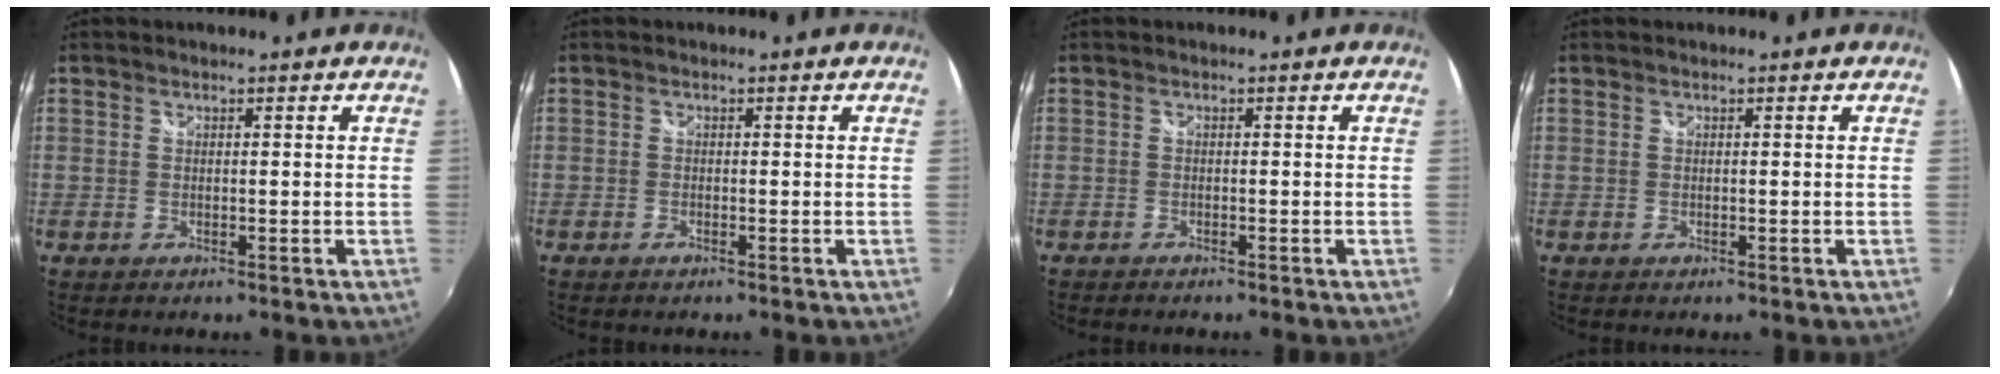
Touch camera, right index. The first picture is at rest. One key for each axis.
{"total": 0.6, "fx": -0.5, "fy": 0.2, "fz": 0.1, "tx": -0.004, "ty": -0.003, "tz": -0.012}
{"total": 1.3, "fx": -1.3, "fy": 0.2, "fz": 0.3, "tx": -0.011, "ty": -0.010, "tz": -0.024}
{"total": 0.0}